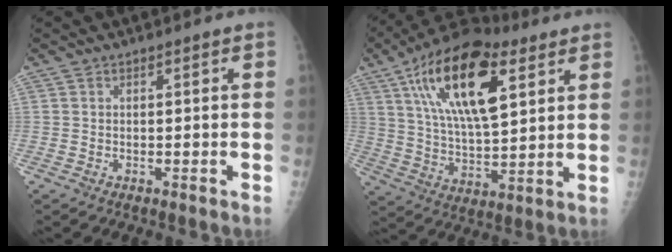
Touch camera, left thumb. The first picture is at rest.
{"total": 21.6, "force": [8.9, 9.3, 17.3], "torque": [-0.284, -0.018, 0.152]}